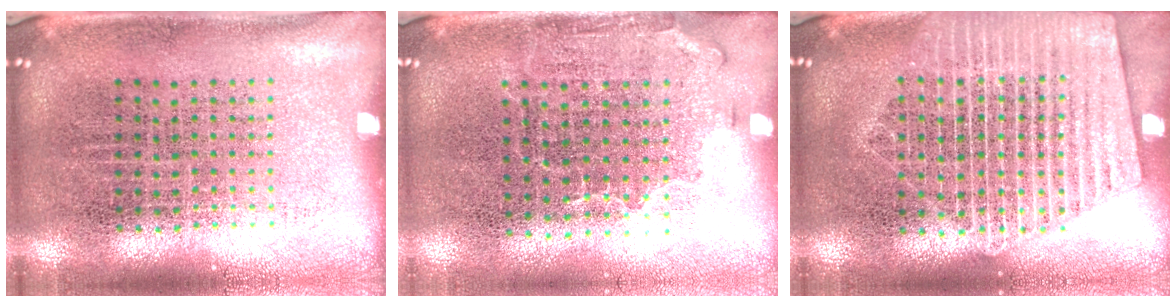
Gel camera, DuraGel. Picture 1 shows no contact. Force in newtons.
{"total": 1.4, "press": 1.1, "slide": 0.9}
{"total": 2.1, "press": 2.1, "slide": 0.2}